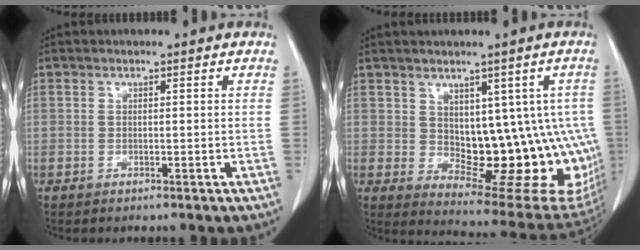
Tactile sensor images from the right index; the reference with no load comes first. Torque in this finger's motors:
{"motor_torque": [0.46, 0.23, 0.29, 0.03]}